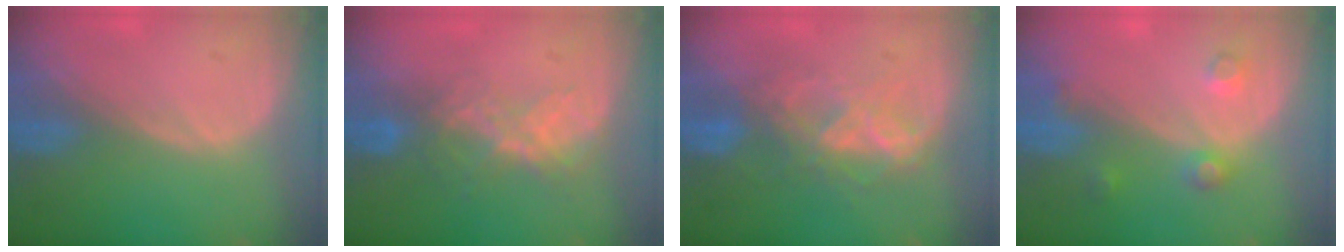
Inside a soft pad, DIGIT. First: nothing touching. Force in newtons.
{"total": 6.5, "press": 5.7, "slide": 3.2}
{"total": 6.8, "press": 6.6, "slide": 1.5}
{"total": 3.4, "press": 3.2, "slide": 1.1}